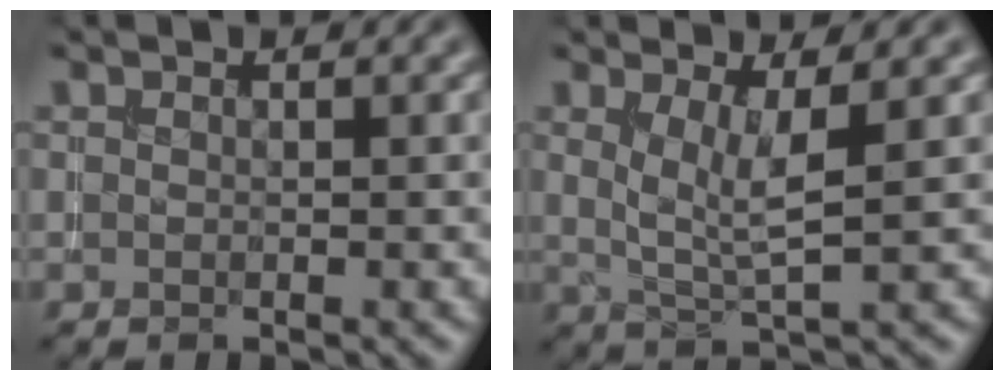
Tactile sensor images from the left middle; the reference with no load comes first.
{"total": 3.6, "force": [0.8, 0.8, 3.4], "torque": [-0.066, -0.009, 0.018]}